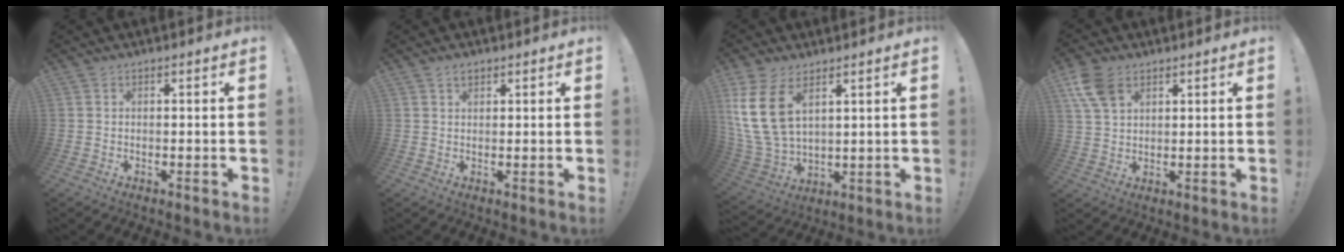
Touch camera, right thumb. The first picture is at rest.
{"total": 1.7, "force": [1.1, 0.9, 0.9], "torque": [-0.010, -0.001, 0.019]}
{"total": 13.2, "force": [6.2, 7.5, 9.0], "torque": [-0.197, -0.026, 0.119]}
{"total": 8.7, "force": [4.4, 5.4, 5.2], "torque": [-0.106, -0.004, 0.089]}